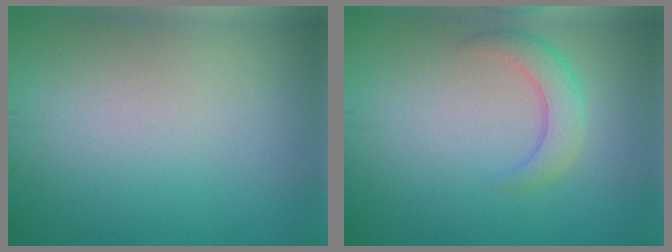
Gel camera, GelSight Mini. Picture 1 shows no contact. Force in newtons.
{"total": 2.8, "press": 2.8, "slide": 0.1}